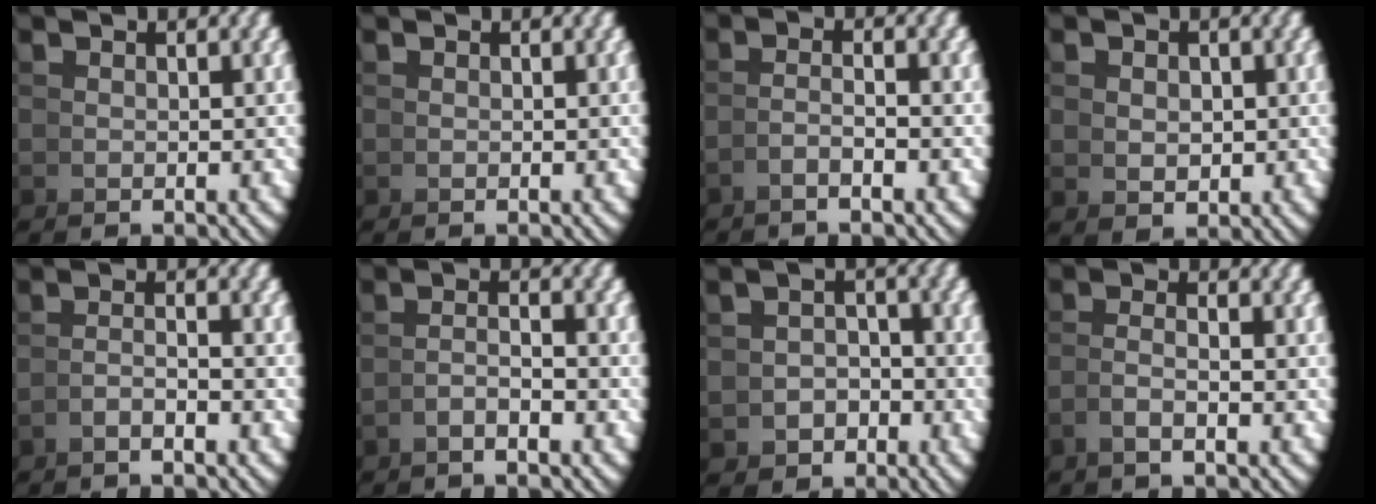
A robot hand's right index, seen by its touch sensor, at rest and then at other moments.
{"total": 0.0}
{"total": 1.9, "force": [-1.1, -1.1, 1.1], "torque": [-0.009, 0.005, -0.022]}
{"total": 0.9, "force": [0.6, 0.1, 0.6], "torque": [-0.003, -0.003, 0.023]}
{"total": 1.8, "force": [-1.3, -1.0, 0.8], "torque": [-0.002, 0.006, -0.026]}
{"total": 1.9, "force": [-1.2, -0.6, 1.3], "torque": [-0.009, 0.005, -0.024]}
{"total": 3.9, "force": [-2.0, 3.2, 1.1], "torque": [-0.003, -0.011, -0.033]}
{"total": 1.8, "force": [-0.7, -0.9, 1.4], "torque": [-0.027, 0.000, -0.009]}